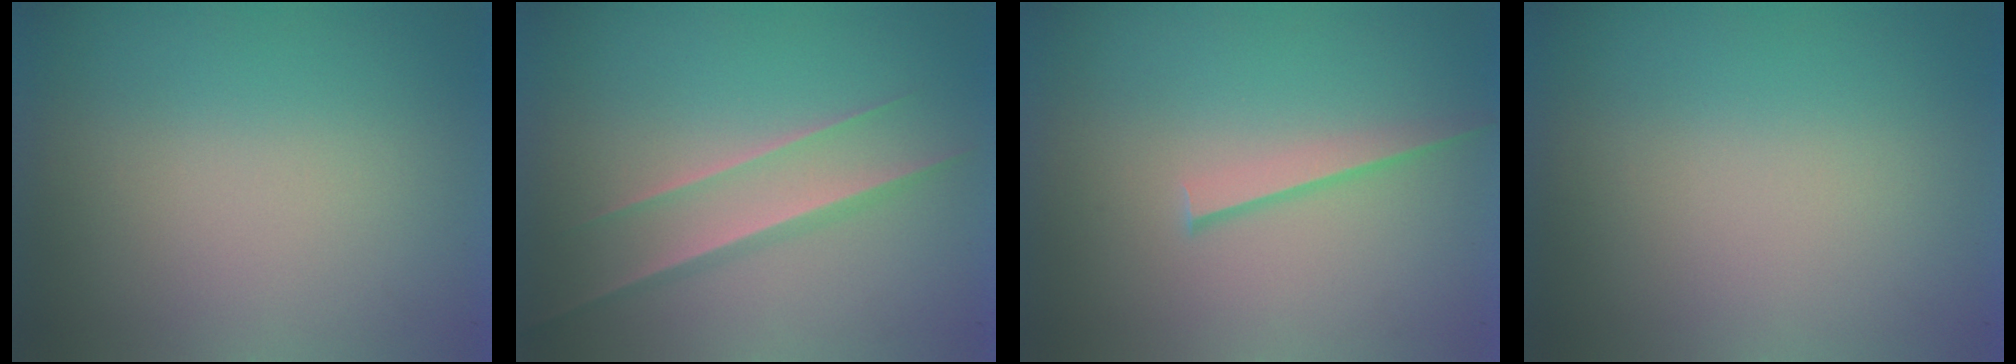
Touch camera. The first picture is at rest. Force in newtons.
{"total": 1.5}
{"total": 1.1}
{"total": 0.0}